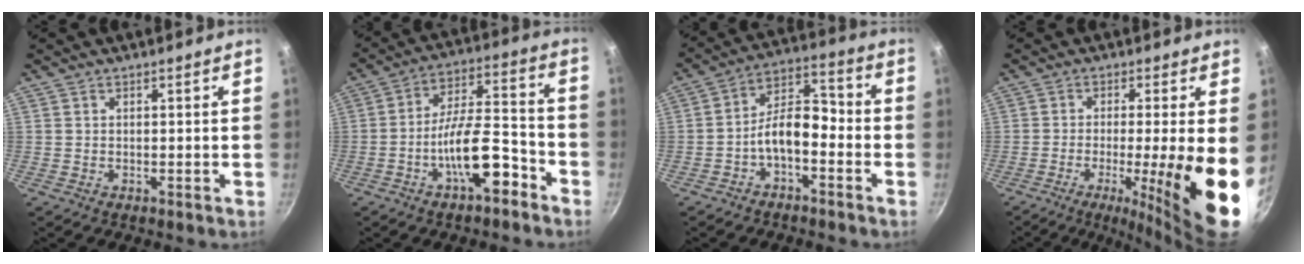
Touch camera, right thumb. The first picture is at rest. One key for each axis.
{"total": 13.2, "fx": -6.6, "fy": 4.7, "fz": 10.5, "tx": -0.153, "ty": 0.057, "tz": -0.110}
{"total": 8.7, "fx": -3.6, "fy": 4.4, "fz": 6.5, "tx": -0.096, "ty": 0.057, "tz": -0.071}
{"total": 14.1, "fx": -3.2, "fy": 1.1, "fz": 13.7, "tx": -0.198, "ty": -0.008, "tz": -0.046}